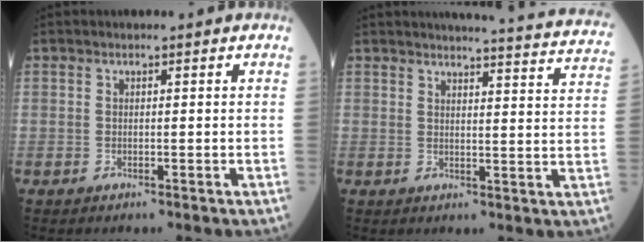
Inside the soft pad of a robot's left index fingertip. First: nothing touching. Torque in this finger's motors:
{"motor_torque": [0.28, -0.47, -0.03, 0.02]}